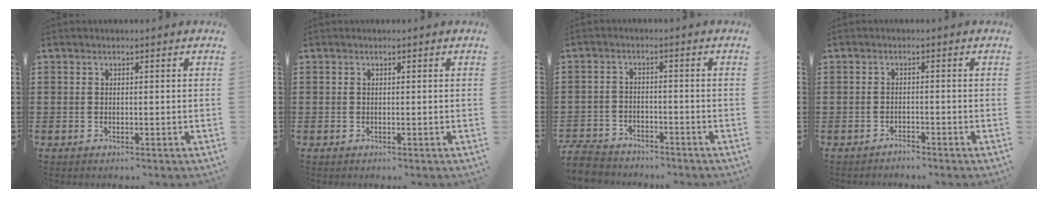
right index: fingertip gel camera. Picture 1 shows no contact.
{"total": 0.0}
{"total": 4.0, "force": [-3.9, 0.8, 0.4], "torque": [-0.025, -0.003, -0.085]}
{"total": 1.3, "force": [-1.3, 0.0, 0.0], "torque": [-0.004, 0.002, -0.028]}